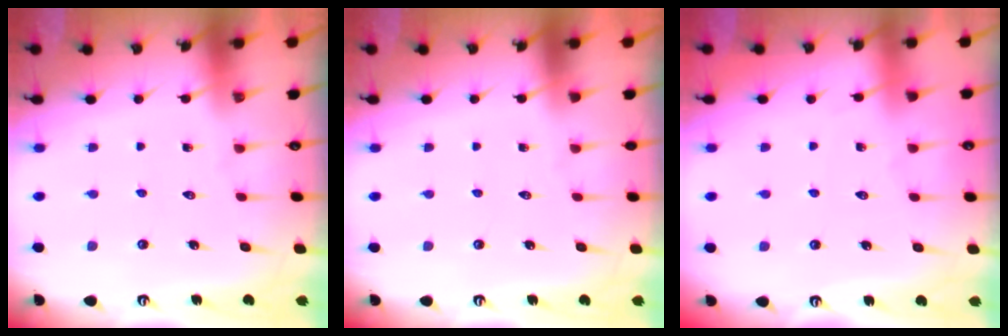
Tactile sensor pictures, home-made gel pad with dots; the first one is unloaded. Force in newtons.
{"total": 0.0}
{"total": 2.1, "press": 2.1, "slide": 0.3}